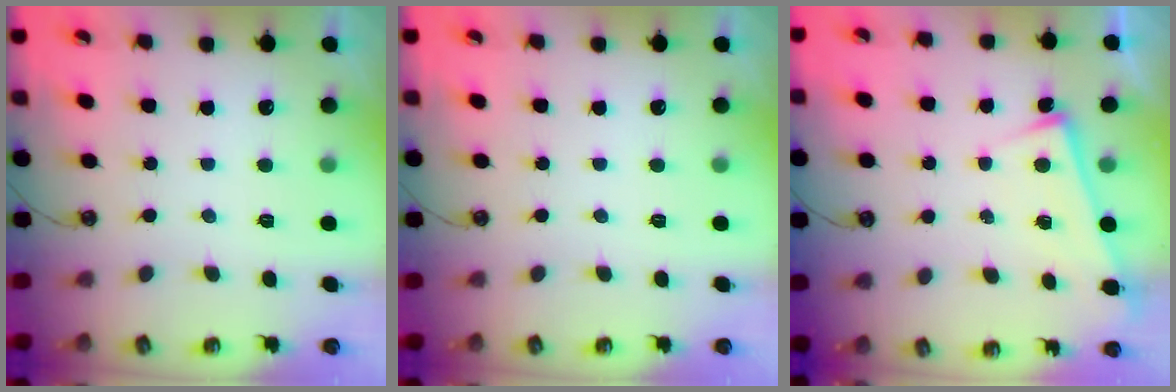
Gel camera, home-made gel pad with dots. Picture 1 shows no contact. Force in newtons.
{"total": 0.0}
{"total": 2.8, "press": 2.8, "slide": 0.5}